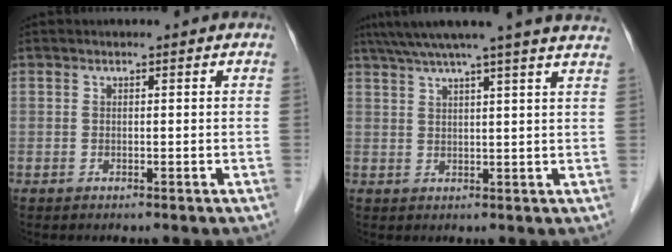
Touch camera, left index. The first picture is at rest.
{"total": 15.5, "force": [13.4, -1.0, 7.7], "torque": [-0.131, 0.016, 0.169]}